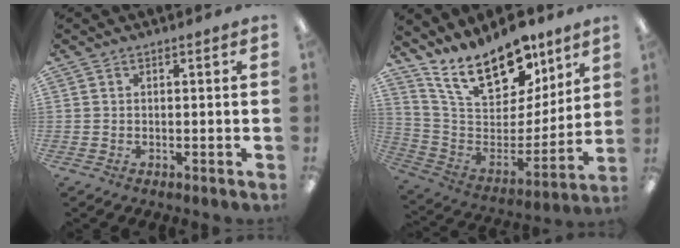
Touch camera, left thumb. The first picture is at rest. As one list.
[{"total": 20.4, "force": [14.9, 9.5, 10.2], "torque": [-0.180, -0.097, 0.269]}]